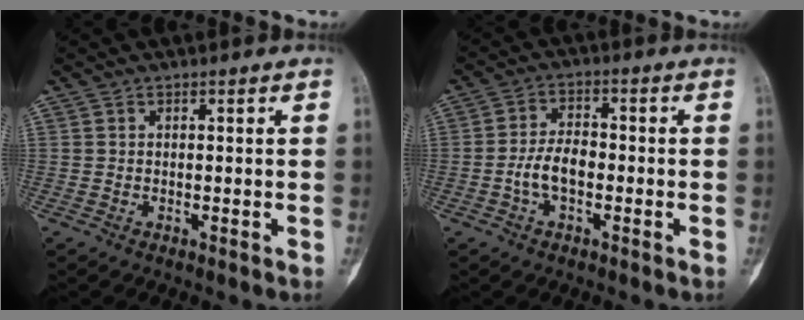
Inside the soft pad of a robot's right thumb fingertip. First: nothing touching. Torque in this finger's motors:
{"motor_torque": [1.10, 0.97, 0.89, -0.49, 0.24]}